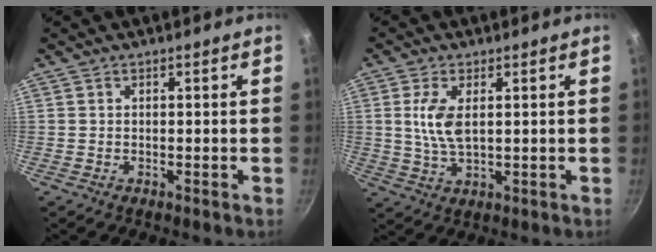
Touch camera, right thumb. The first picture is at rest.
{"total": 6.6, "force": [1.3, 3.1, 5.7], "torque": [-0.115, -0.004, 0.027]}